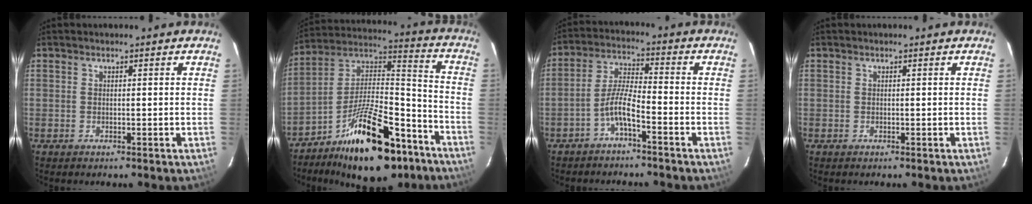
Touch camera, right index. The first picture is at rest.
{"total": 21.8, "force": [-13.9, 8.4, 14.5], "torque": [-0.246, 0.021, -0.217]}
{"total": 5.3, "force": [-3.3, 0.6, 4.0], "torque": [-0.095, 0.017, -0.064]}
{"total": 0.0}